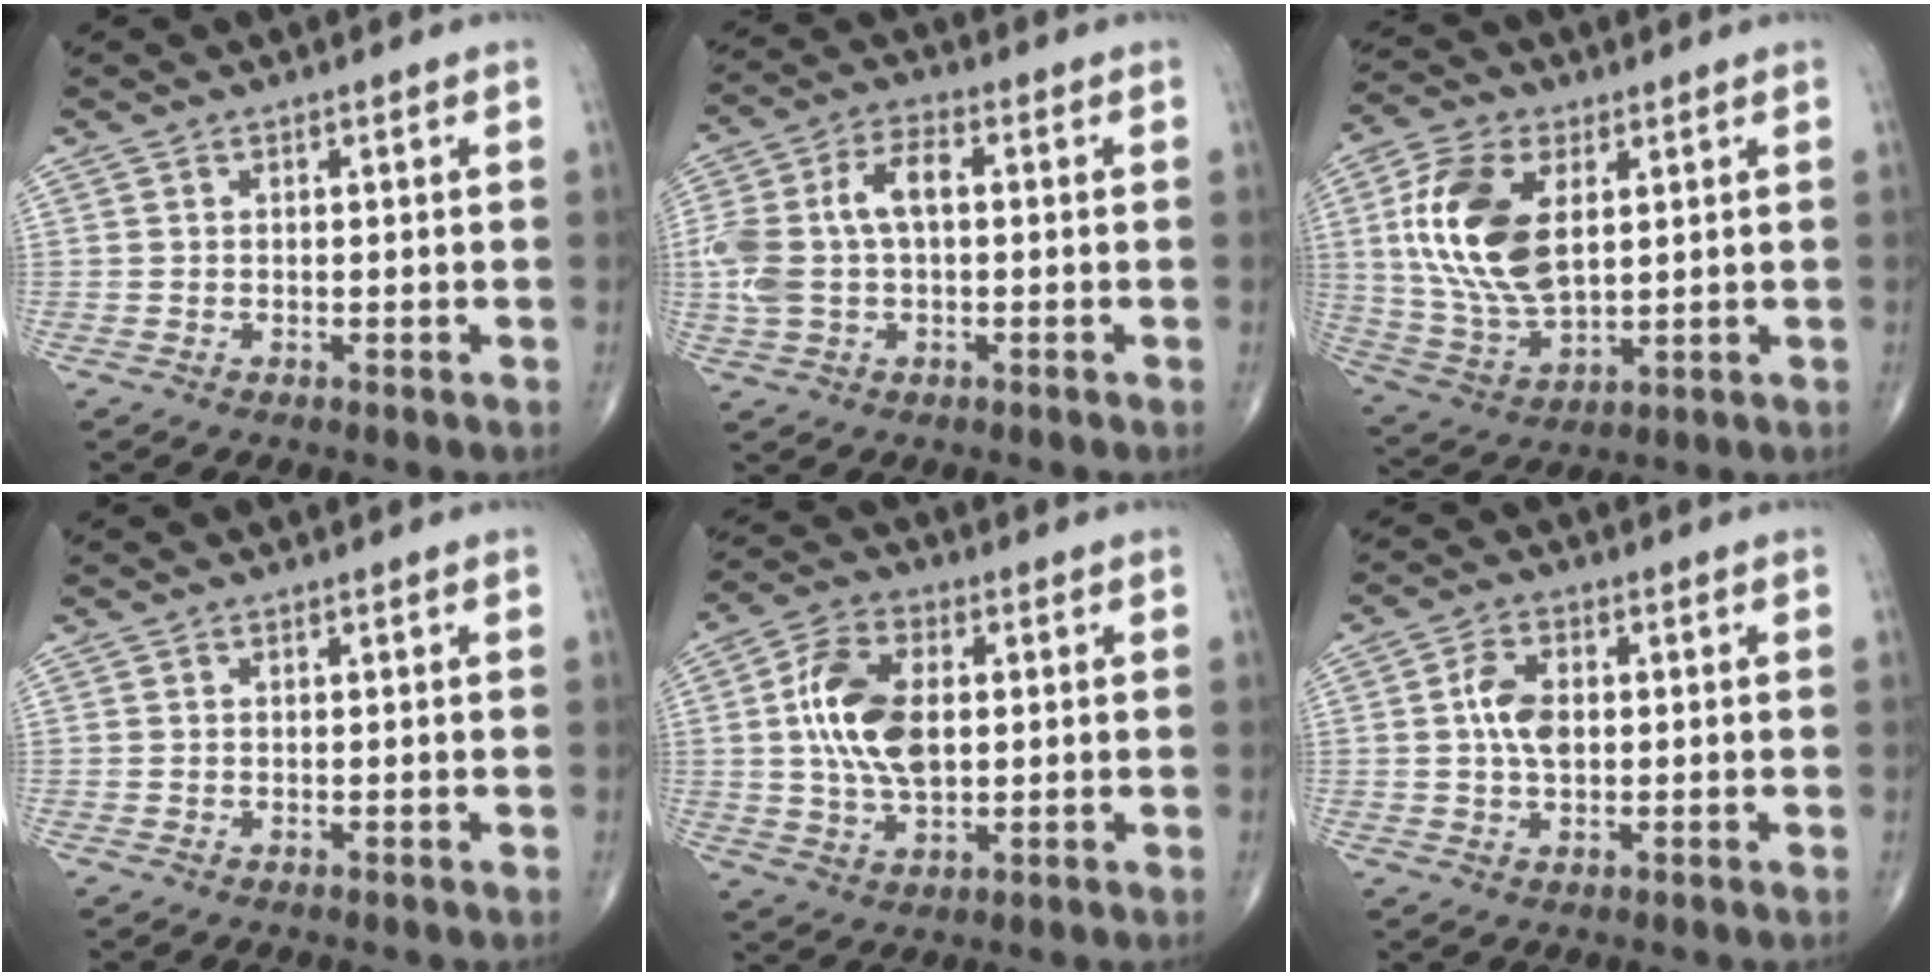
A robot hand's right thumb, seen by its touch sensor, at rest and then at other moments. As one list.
[{"total": 11.8, "force": [0.5, 6.7, 9.7], "torque": [-0.216, 0.031, 0.009]}, {"total": 16.8, "force": [3.9, 9.2, 13.4], "torque": [-0.265, -0.012, 0.080]}, {"total": 0.0}, {"total": 12.9, "force": [1.3, 7.4, 10.5], "torque": [-0.195, 0.006, 0.025]}, {"total": 5.8, "force": [0.5, 3.4, 4.6], "torque": [-0.087, 0.005, 0.006]}]